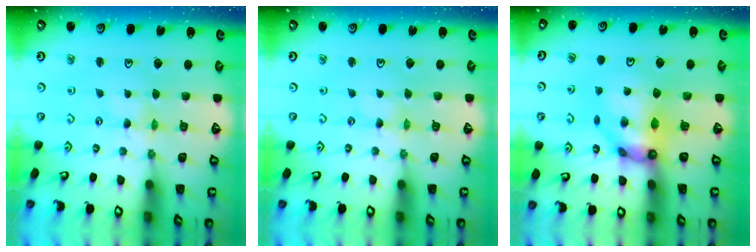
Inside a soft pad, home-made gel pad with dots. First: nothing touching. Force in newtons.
{"total": 0.0}
{"total": 10.5, "press": 10.4, "slide": 1.3}